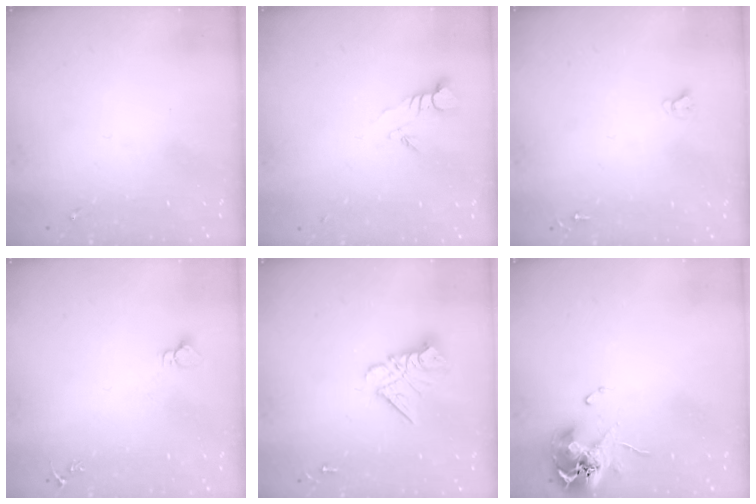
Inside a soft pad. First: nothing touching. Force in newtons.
{"total": 3.8, "press": 3.8, "slide": 0.3}
{"total": 2.7, "press": 2.7, "slide": 0.2}
{"total": 2.7, "press": 2.7, "slide": 0.1}
{"total": 10.7, "press": 10.7, "slide": 1.0}
{"total": 12.3, "press": 12.2, "slide": 1.6}